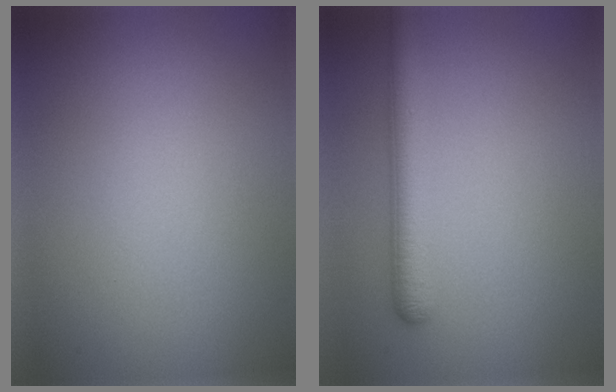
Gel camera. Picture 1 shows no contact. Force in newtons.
{"total": 3.4, "press": 3.4, "slide": 0.2}